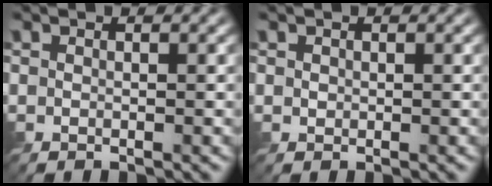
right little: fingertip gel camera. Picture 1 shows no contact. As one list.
[{"total": 0.5, "force": [0.2, 0.4, 0.1], "torque": [-0.001, -0.002, 0.005]}]